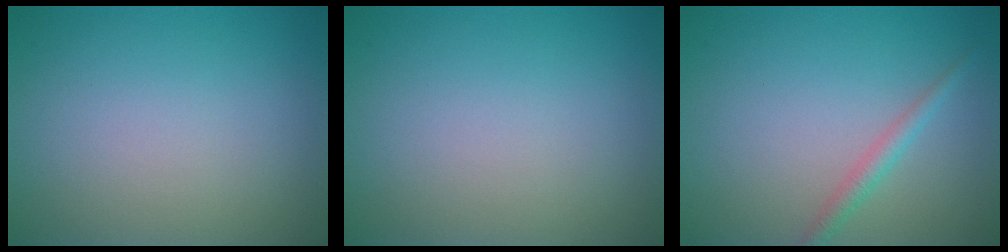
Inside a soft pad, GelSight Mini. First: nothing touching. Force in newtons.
{"total": 0.0}
{"total": 1.6, "press": 1.6, "slide": 0.0}